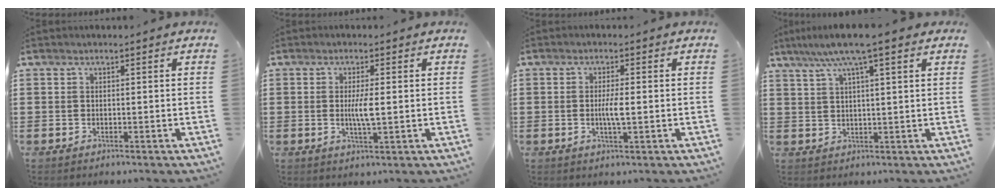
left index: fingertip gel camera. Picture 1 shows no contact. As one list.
[{"total": 3.7, "force": [0.1, 0.6, 3.7], "torque": [-0.068, -0.002, -0.001]}, {"total": 3.1, "force": [-0.3, 0.5, 3.0], "torque": [-0.056, -0.002, -0.007]}, {"total": 7.6, "force": [5.0, 0.4, 5.7], "torque": [-0.122, -0.001, 0.085]}]